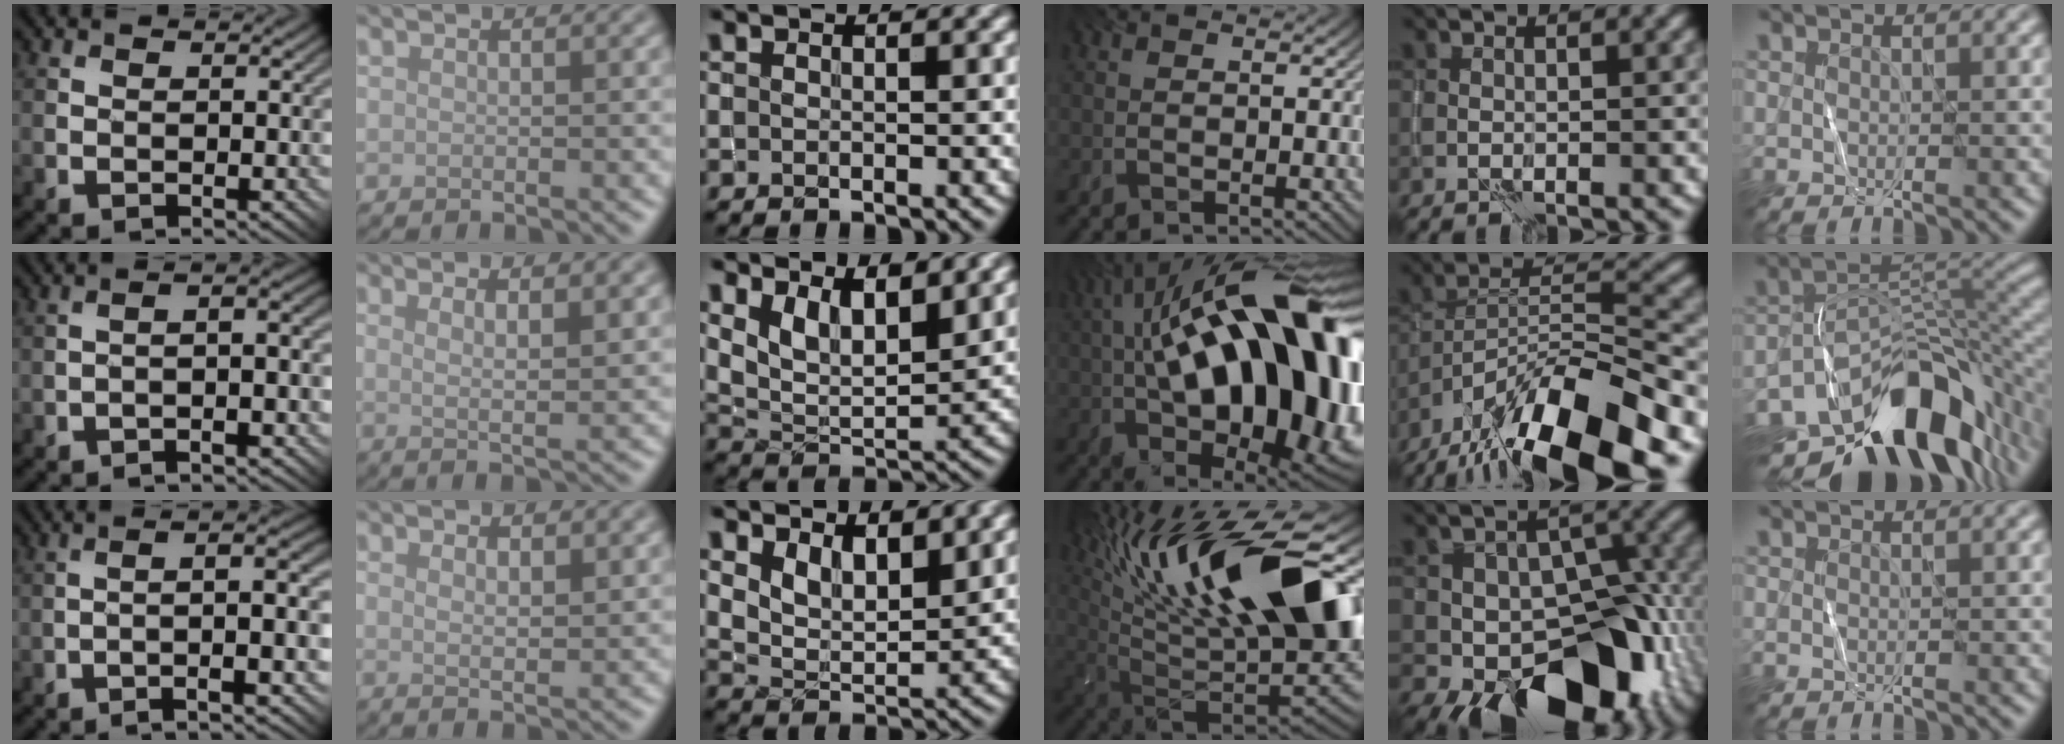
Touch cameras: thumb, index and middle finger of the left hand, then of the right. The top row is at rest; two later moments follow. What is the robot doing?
{"motion": "wrap", "object": "yarn"}